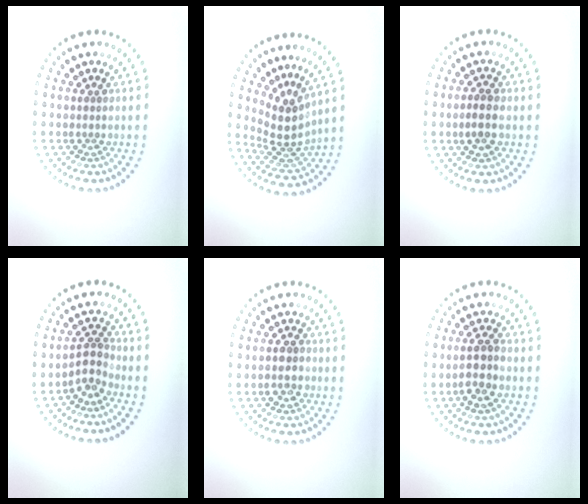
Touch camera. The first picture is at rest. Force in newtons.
{"total": 3.9, "press": 2.8, "slide": 2.8}
{"total": 2.3, "press": 2.3, "slide": 0.2}
{"total": 2.2, "press": 1.7, "slide": 1.4}
{"total": 2.3, "press": 2.3, "slide": 0.4}
{"total": 2.8, "press": 2.7, "slide": 0.8}